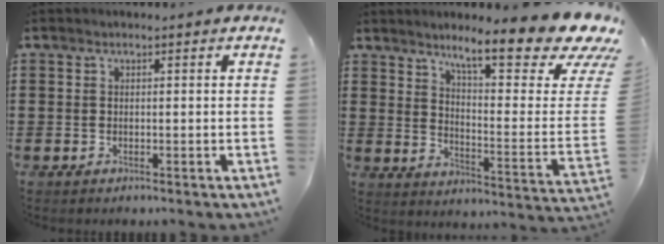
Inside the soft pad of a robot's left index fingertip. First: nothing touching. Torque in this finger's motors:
{"motor_torque": [1.01, -1.13, 0.48, 0.21]}